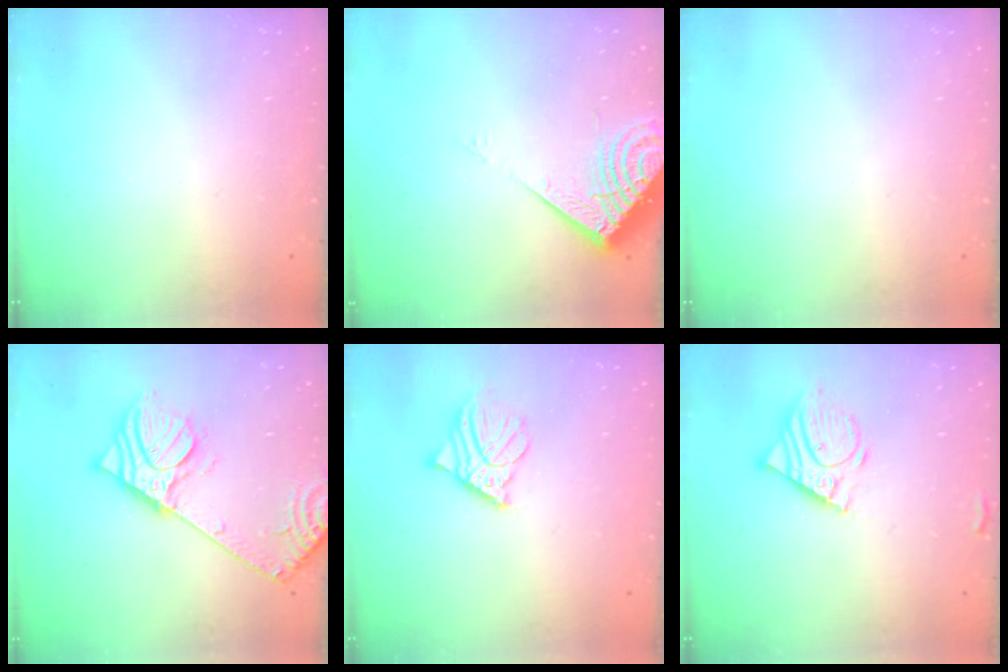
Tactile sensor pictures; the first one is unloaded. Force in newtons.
{"total": 8.3, "press": 8.2, "slide": 1.1}
{"total": 0.0}
{"total": 23.6, "press": 23.1, "slide": 4.7}
{"total": 6.9, "press": 6.9, "slide": 1.0}
{"total": 10.0, "press": 9.9, "slide": 1.3}